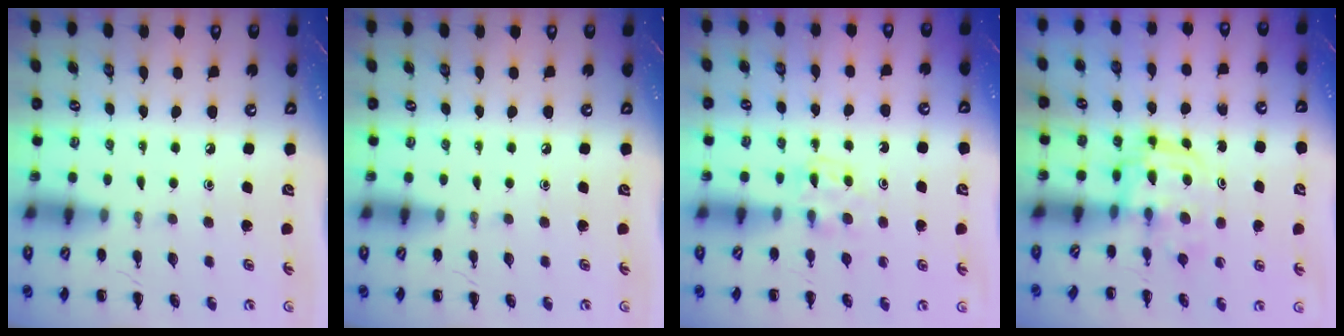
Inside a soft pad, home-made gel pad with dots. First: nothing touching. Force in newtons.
{"total": 0.0}
{"total": 3.6, "press": 3.3, "slide": 1.3}
{"total": 3.0, "press": 3.0, "slide": 0.4}